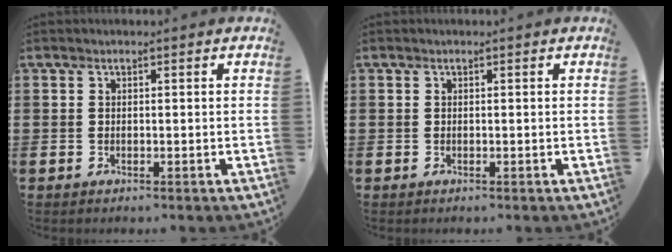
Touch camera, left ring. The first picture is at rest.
{"total": 0.0}